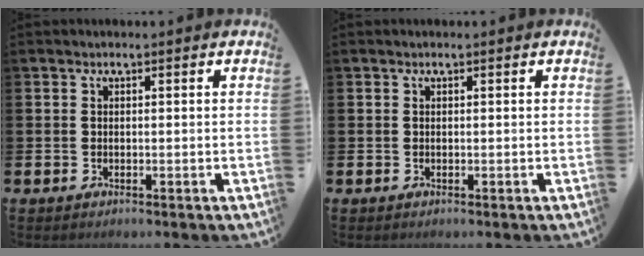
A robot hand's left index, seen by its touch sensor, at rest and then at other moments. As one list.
[{"total": 0.0}]